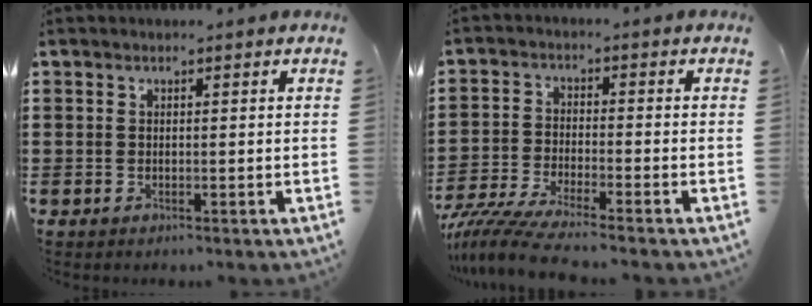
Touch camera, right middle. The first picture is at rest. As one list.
[{"total": 6.2, "force": [-5.7, -0.1, 2.4], "torque": [-0.064, -0.017, -0.113]}]